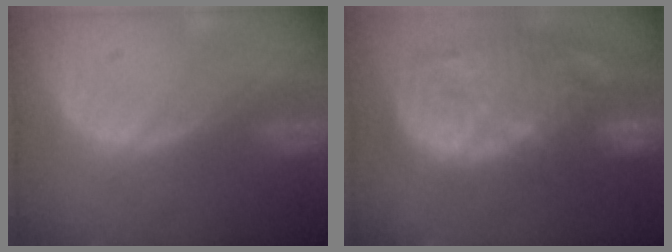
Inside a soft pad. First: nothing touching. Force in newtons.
{"total": 14.5, "press": 12.6, "slide": 7.2}